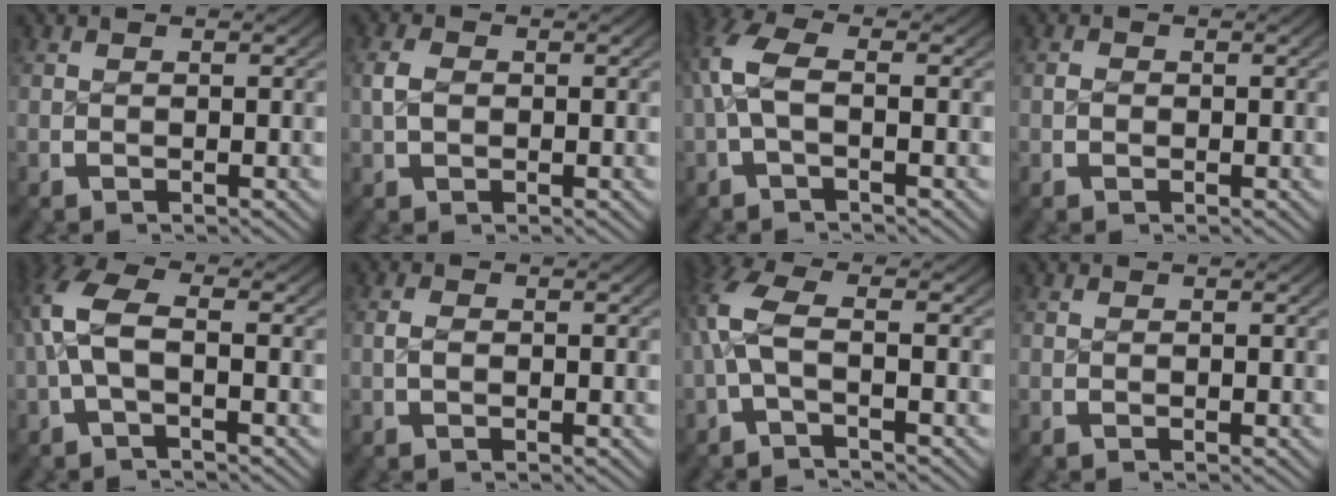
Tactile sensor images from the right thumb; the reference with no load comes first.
{"total": 2.2, "force": [0.0, 1.6, 1.4], "torque": [-0.036, -0.005, 0.003]}
{"total": 4.4, "force": [0.0, 2.3, 3.7], "torque": [-0.100, -0.004, 0.004]}
{"total": 0.6, "force": [-0.2, 0.5, 0.2], "torque": [-0.008, -0.006, -0.004]}
{"total": 5.3, "force": [0.0, 2.8, 4.5], "torque": [-0.114, -0.005, 0.004]}
{"total": 1.1, "force": [-0.2, 0.7, 0.8], "torque": [-0.023, -0.006, -0.002]}
{"total": 4.4, "force": [-0.3, 2.1, 3.9], "torque": [-0.106, -0.006, -0.002]}
{"total": 0.0}